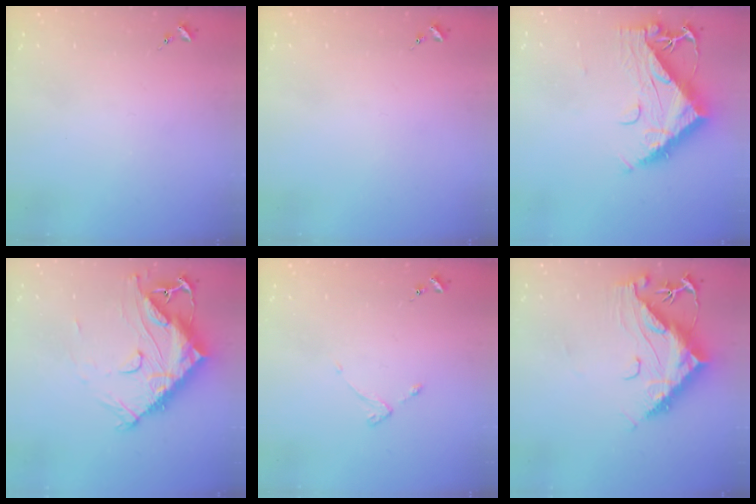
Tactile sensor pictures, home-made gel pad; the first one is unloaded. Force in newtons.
{"total": 0.0}
{"total": 12.0, "press": 11.9, "slide": 1.4}
{"total": 18.8, "press": 18.7, "slide": 1.7}
{"total": 2.6, "press": 2.6, "slide": 0.5}
{"total": 14.6, "press": 14.5, "slide": 1.5}